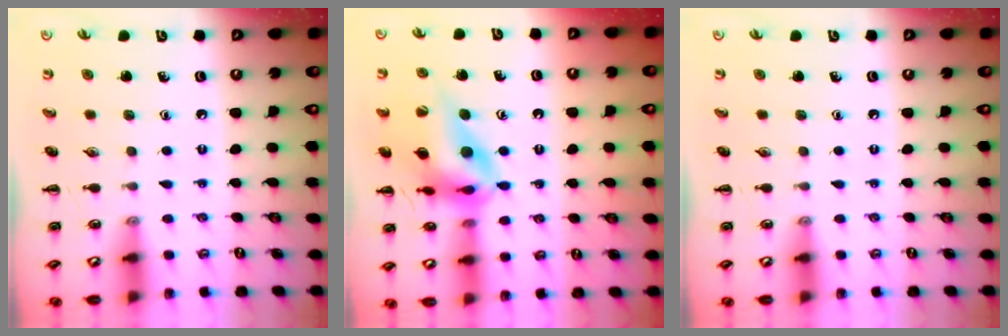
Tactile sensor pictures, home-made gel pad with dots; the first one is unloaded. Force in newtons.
{"total": 15.7, "press": 15.2, "slide": 4.2}
{"total": 0.0}